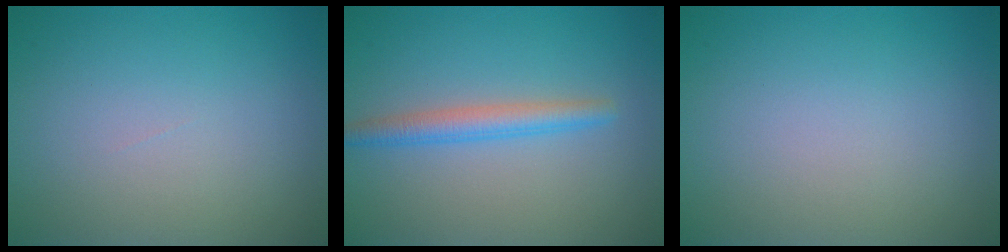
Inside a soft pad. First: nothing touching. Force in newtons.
{"total": 2.6, "press": 2.6, "slide": 0.2}
{"total": 0.0}